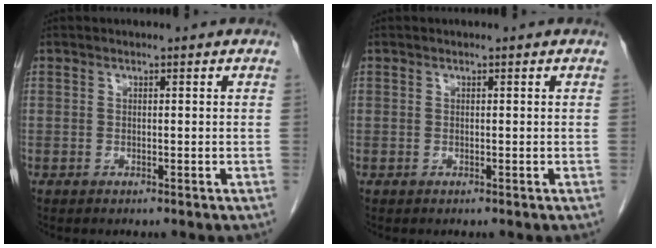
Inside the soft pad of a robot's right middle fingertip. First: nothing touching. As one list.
[{"total": 0.0}]